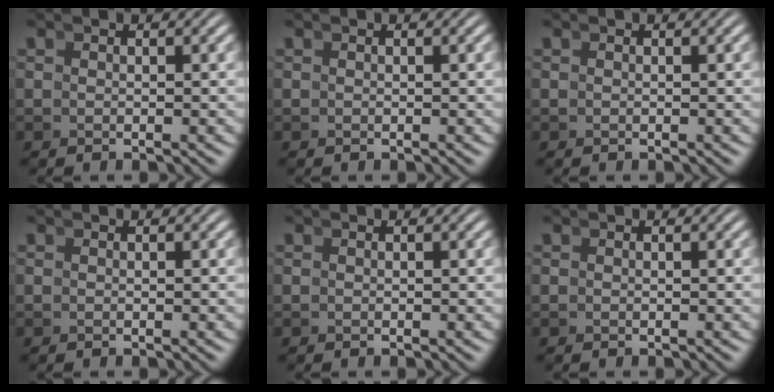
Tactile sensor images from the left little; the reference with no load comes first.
{"total": 0.0}
{"total": 0.0}
{"total": 0.0}
{"total": 0.0}
{"total": 0.0}